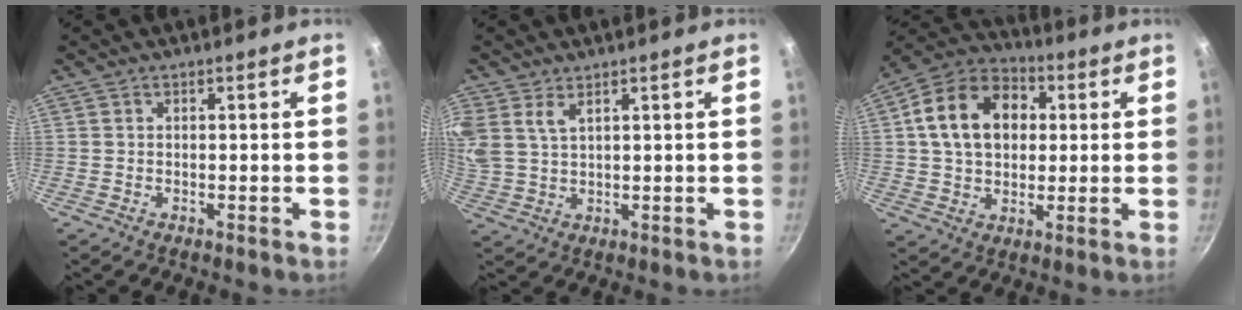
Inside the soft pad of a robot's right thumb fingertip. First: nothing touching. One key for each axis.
{"total": 8.0, "fx": 4.5, "fy": 4.4, "fz": 5.0, "tx": -0.113, "ty": 0.001, "tz": 0.096}
{"total": 16.4, "fx": 3.2, "fy": 12.1, "fz": 10.6, "tx": -0.156, "ty": 0.025, "tz": 0.041}